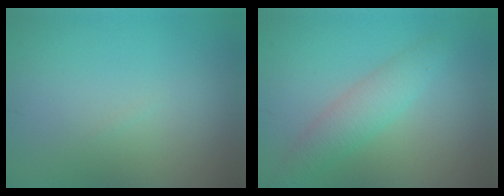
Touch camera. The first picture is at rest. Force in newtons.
{"total": 2.9, "press": 2.9, "slide": 0.1}